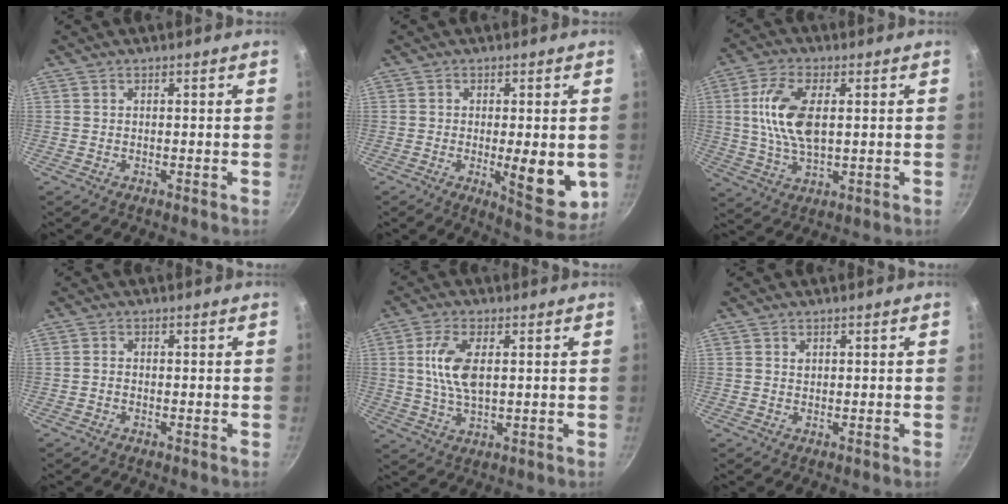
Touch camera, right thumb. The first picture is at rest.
{"total": 10.5, "force": [-1.3, 3.6, 9.8], "torque": [-0.113, -0.016, -0.010]}
{"total": 11.2, "force": [1.6, 5.5, 9.6], "torque": [-0.186, 0.004, 0.029]}
{"total": 0.9, "force": [-0.5, 0.6, 0.5], "torque": [-0.010, 0.007, -0.013]}
{"total": 8.5, "force": [1.4, 4.0, 7.4], "torque": [-0.145, 0.002, 0.026]}
{"total": 0.6, "force": [0.2, 0.5, 0.2], "torque": [-0.001, -0.001, 0.003]}